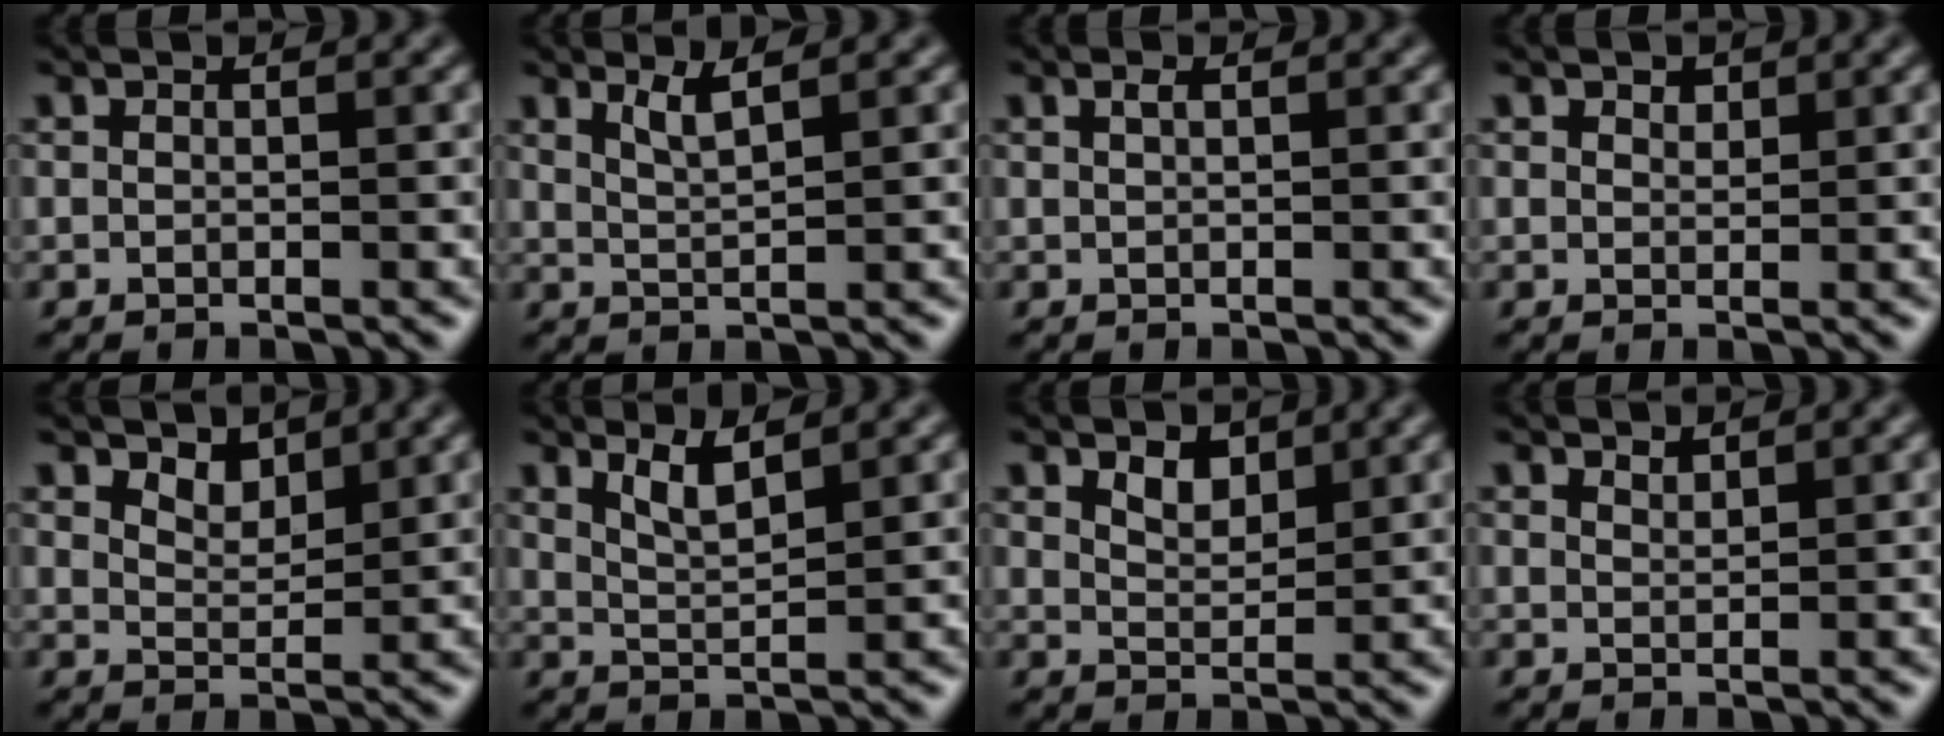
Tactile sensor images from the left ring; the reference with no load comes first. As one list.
[{"total": 2.1, "force": [1.3, 0.4, 1.5], "torque": [-0.026, -0.001, 0.026]}, {"total": 0.7, "force": [0.4, 0.2, 0.6], "torque": [-0.013, 0.003, 0.006]}, {"total": 0.9, "force": [0.7, 0.5, 0.3], "torque": [-0.005, 0.000, 0.012]}, {"total": 2.1, "force": [1.8, 0.9, 0.8], "torque": [-0.018, -0.004, 0.028]}, {"total": 2.5, "force": [1.8, 0.5, 1.7], "torque": [-0.032, -0.005, 0.036]}, {"total": 2.1, "force": [1.5, 1.0, 1.1], "torque": [-0.023, -0.002, 0.027]}, {"total": 0.9, "force": [0.9, 0.2, 0.2], "torque": [-0.004, -0.001, 0.019]}]